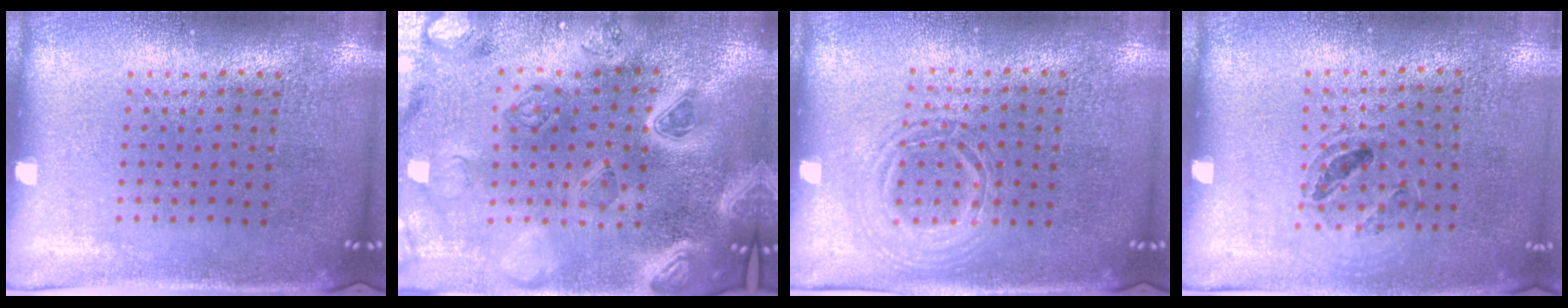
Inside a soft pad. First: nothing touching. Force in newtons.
{"total": 5.1, "press": 4.4, "slide": 2.6}
{"total": 1.1, "press": 1.1, "slide": 0.1}
{"total": 0.9, "press": 0.9, "slide": 0.1}